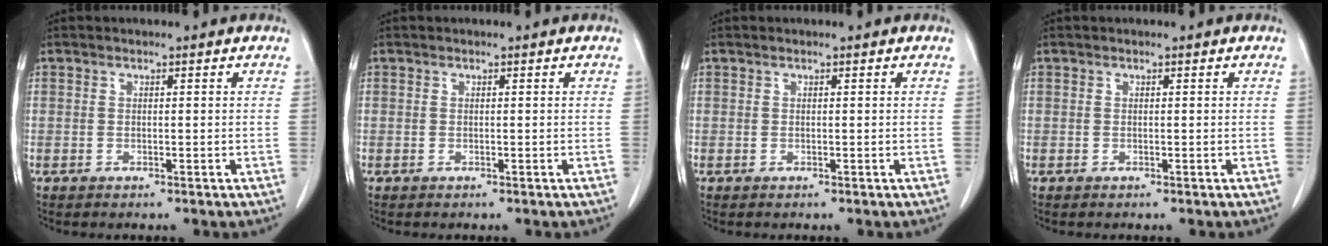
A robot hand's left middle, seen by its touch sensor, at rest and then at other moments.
{"total": 0.0}
{"total": 0.0}
{"total": 0.0}